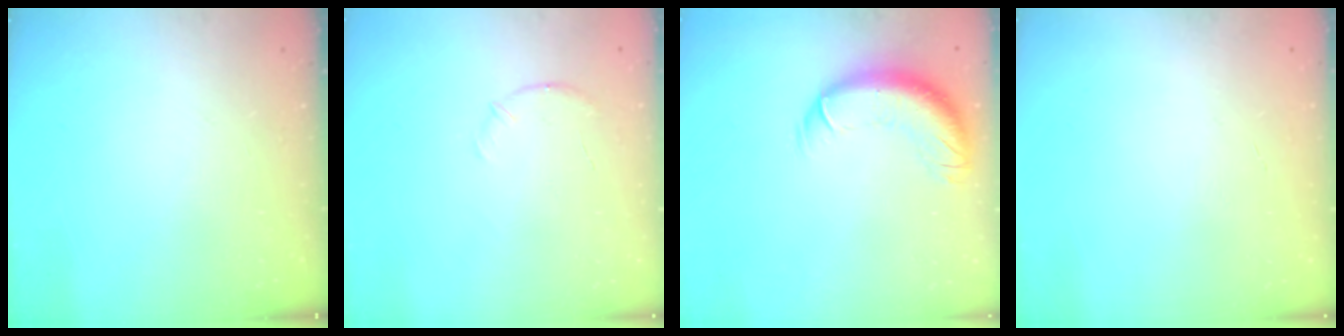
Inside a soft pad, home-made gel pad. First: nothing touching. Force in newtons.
{"total": 6.9, "press": 6.7, "slide": 1.8}
{"total": 13.0, "press": 12.6, "slide": 3.4}
{"total": 0.0}